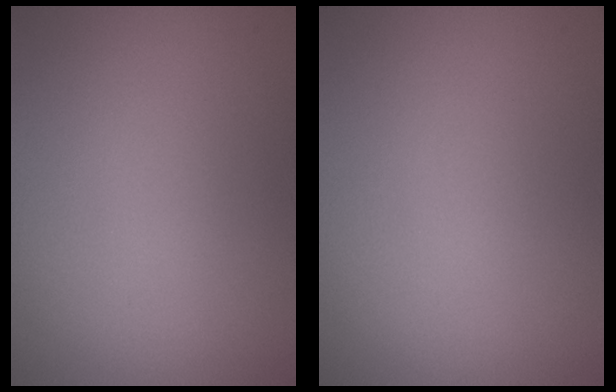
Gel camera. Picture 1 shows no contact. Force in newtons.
{"total": 0.0}